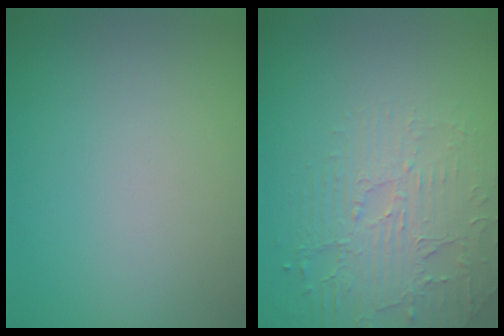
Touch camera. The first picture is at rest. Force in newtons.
{"total": 2.8, "press": 2.5, "slide": 1.4}